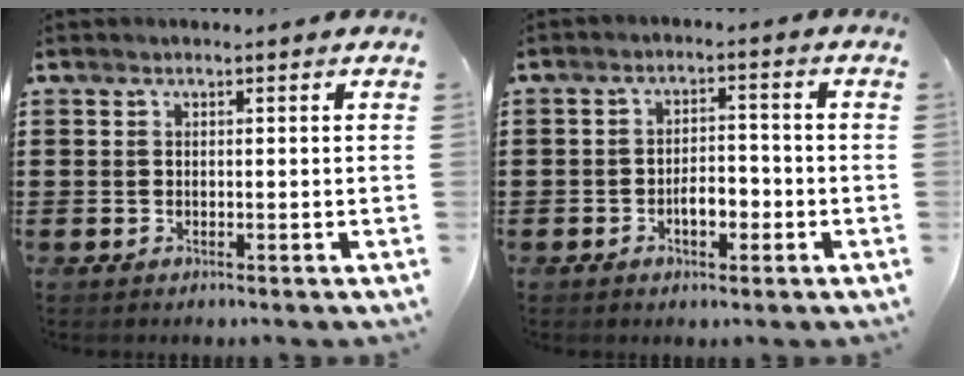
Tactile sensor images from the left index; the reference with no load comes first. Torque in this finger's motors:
{"motor_torque": [0.28, 0.22, 0.13, 0.07]}